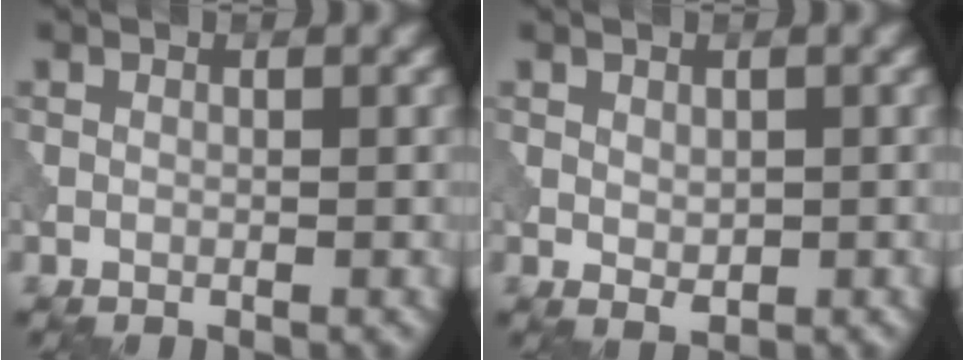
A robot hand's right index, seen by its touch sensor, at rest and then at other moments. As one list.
[{"total": 1.3, "force": [0.2, 0.9, 0.9], "torque": [-0.016, -0.006, 0.010]}]